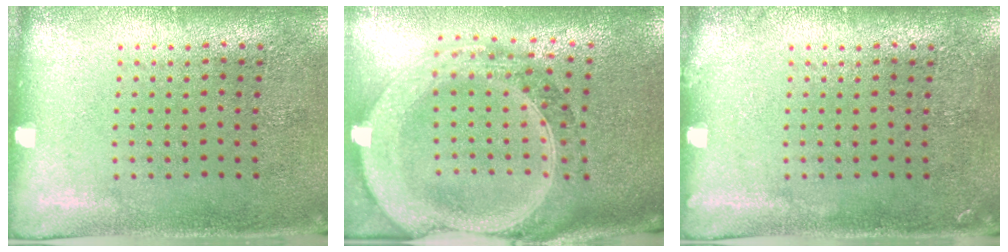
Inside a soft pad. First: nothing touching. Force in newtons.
{"total": 3.1, "press": 2.6, "slide": 1.7}
{"total": 0.6, "press": 0.5, "slide": 0.1}